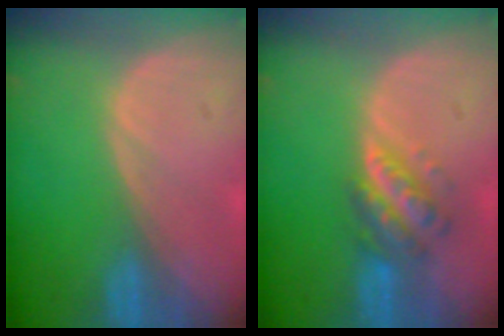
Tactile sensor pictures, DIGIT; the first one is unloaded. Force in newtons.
{"total": 5.8, "press": 5.3, "slide": 2.4}